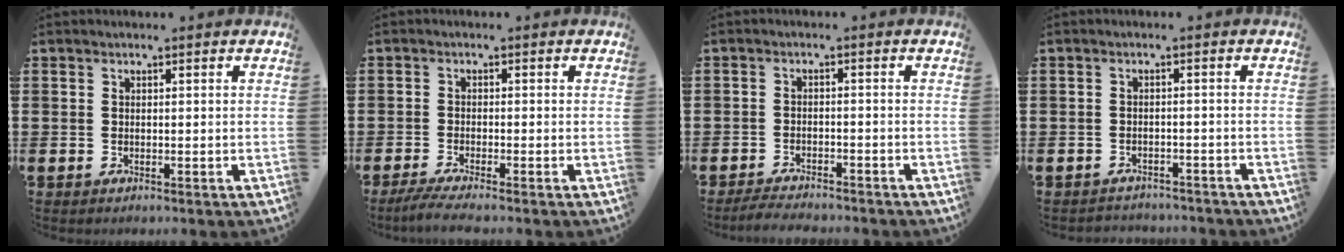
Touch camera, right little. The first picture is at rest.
{"total": 2.0, "force": [-1.5, 0.0, 1.3], "torque": [-0.021, 0.000, -0.027]}
{"total": 2.3, "force": [-2.3, 0.1, 0.3], "torque": [-0.008, 0.005, -0.047]}
{"total": 1.5, "force": [-1.5, 0.1, -0.2], "torque": [-0.002, 0.003, -0.035]}